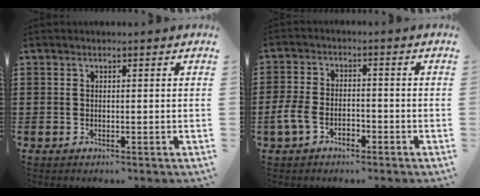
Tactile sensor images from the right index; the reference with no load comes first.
{"total": 4.6, "force": [-2.4, 2.8, 2.8], "torque": [-0.070, 0.007, -0.050]}